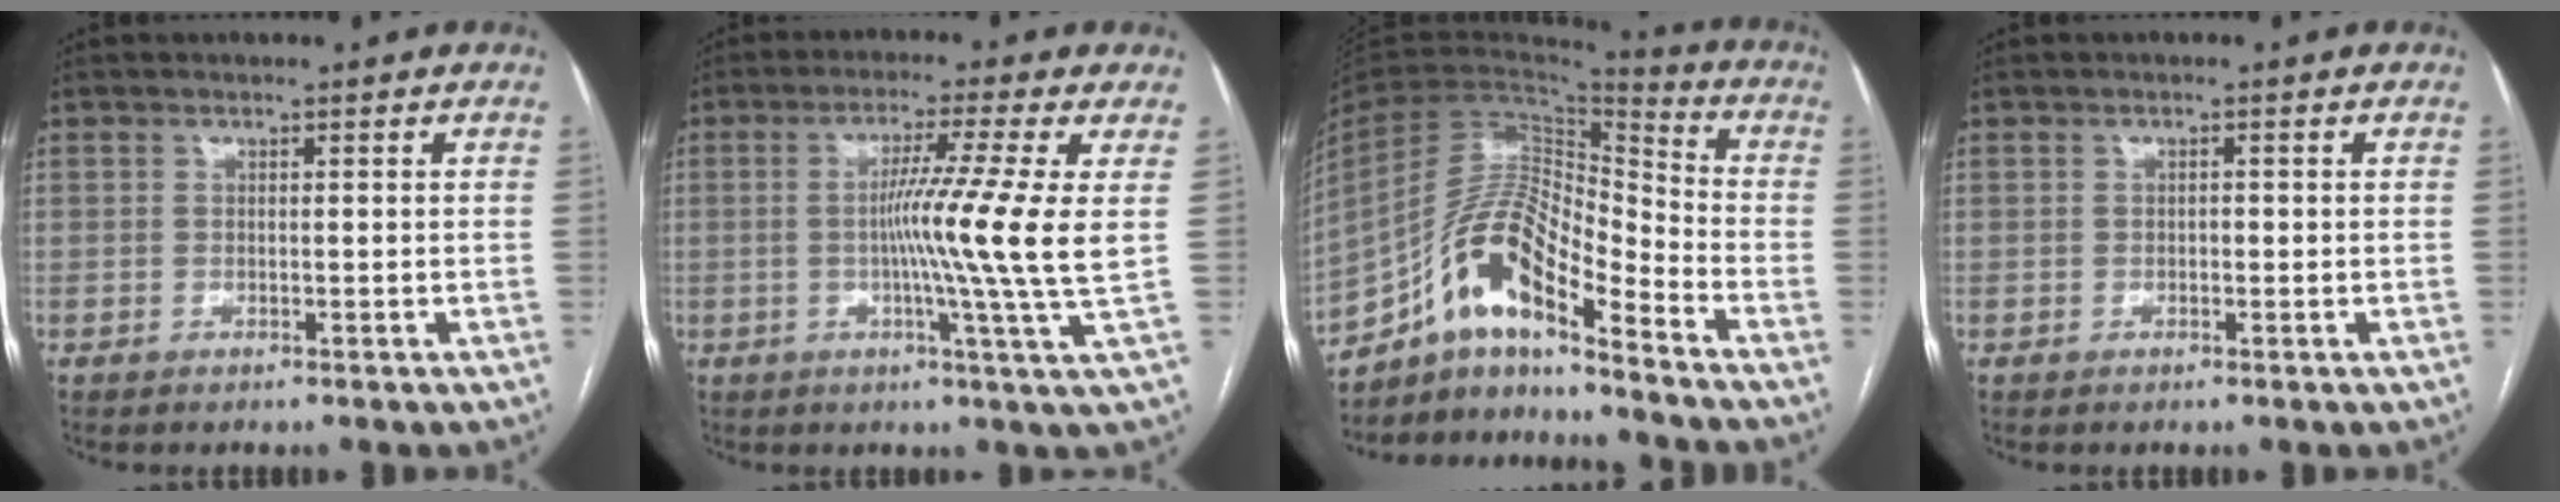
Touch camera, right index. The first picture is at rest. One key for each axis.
{"total": 10.8, "fx": 0.4, "fy": -3.0, "fz": 10.4, "tx": -0.178, "ty": -0.013, "tz": 0.006}
{"total": 14.6, "fx": -9.8, "fy": 3.1, "fz": 10.4, "tx": -0.199, "ty": 0.027, "tz": -0.174}
{"total": 0.6, "fx": -0.1, "fy": 0.3, "fz": 0.5, "tx": -0.009, "ty": 0.001, "tz": -0.002}